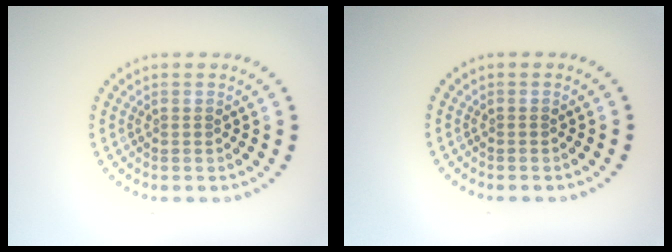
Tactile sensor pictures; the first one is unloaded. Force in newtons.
{"total": 0.0}